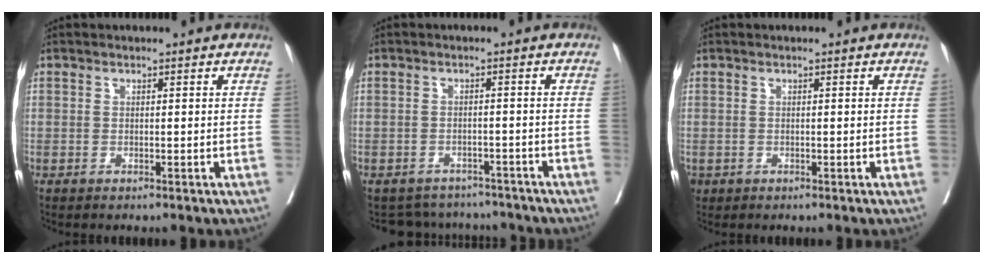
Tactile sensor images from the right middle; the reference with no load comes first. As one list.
[{"total": 7.5, "force": [-7.0, 2.5, -0.1], "torque": [0.002, 0.017, -0.086]}, {"total": 0.9, "force": [-0.4, 0.8, 0.2], "torque": [-0.012, 0.001, -0.002]}]